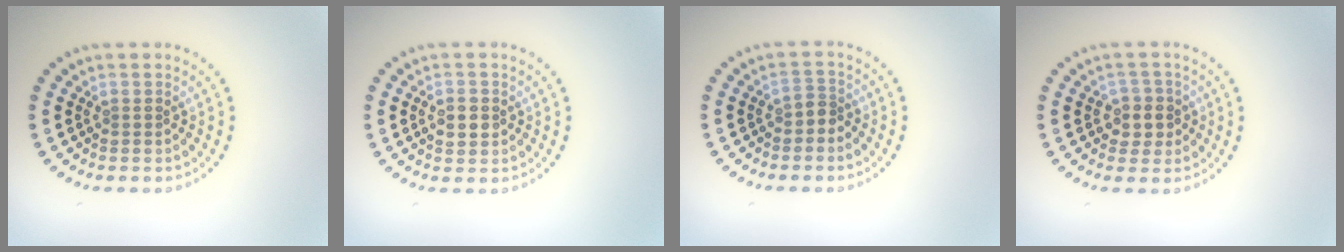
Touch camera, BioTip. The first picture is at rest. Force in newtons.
{"total": 2.0, "press": 2.0, "slide": 0.2}
{"total": 1.4, "press": 1.0, "slide": 0.9}
{"total": 2.1, "press": 2.0, "slide": 0.8}